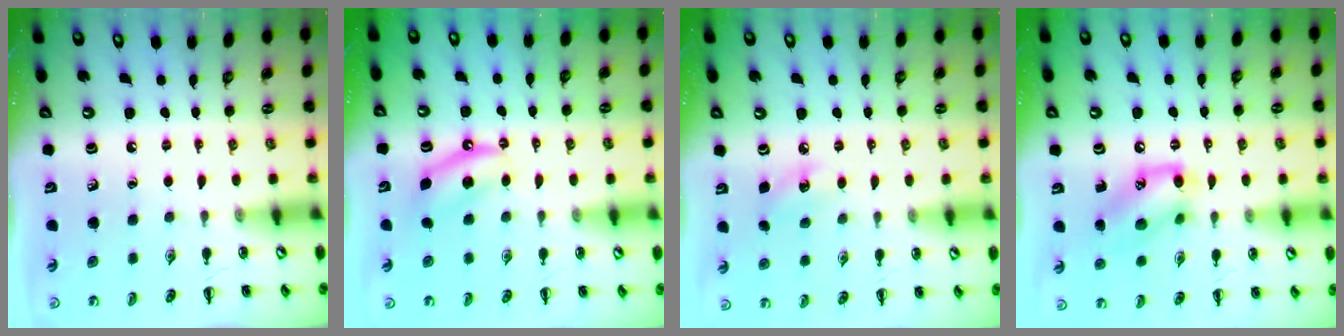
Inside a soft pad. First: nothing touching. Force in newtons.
{"total": 5.6, "press": 5.4, "slide": 1.5}
{"total": 6.3, "press": 6.1, "slide": 1.6}
{"total": 12.9, "press": 12.8, "slide": 2.0}